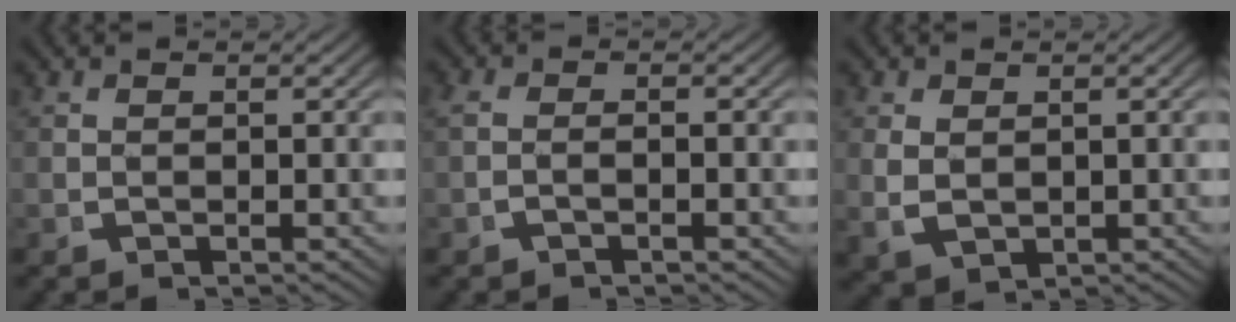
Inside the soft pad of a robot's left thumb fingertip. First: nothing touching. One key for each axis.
{"total": 1.1, "fx": -0.5, "fy": 0.6, "fz": 0.7, "tx": -0.023, "ty": 0.001, "tz": -0.010}
{"total": 2.6, "fx": 0.1, "fy": 2.0, "fz": 1.7, "tx": -0.047, "ty": -0.018, "tz": 0.023}